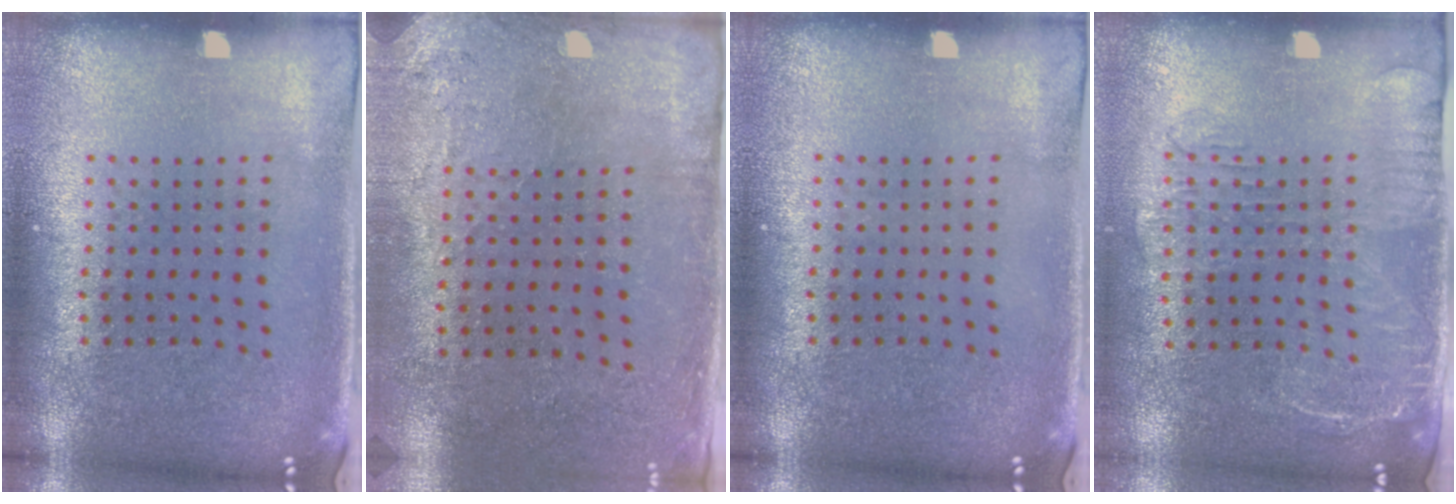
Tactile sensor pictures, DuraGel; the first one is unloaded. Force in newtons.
{"total": 2.9, "press": 2.3, "slide": 1.6}
{"total": 0.0}
{"total": 1.7, "press": 1.3, "slide": 1.0}